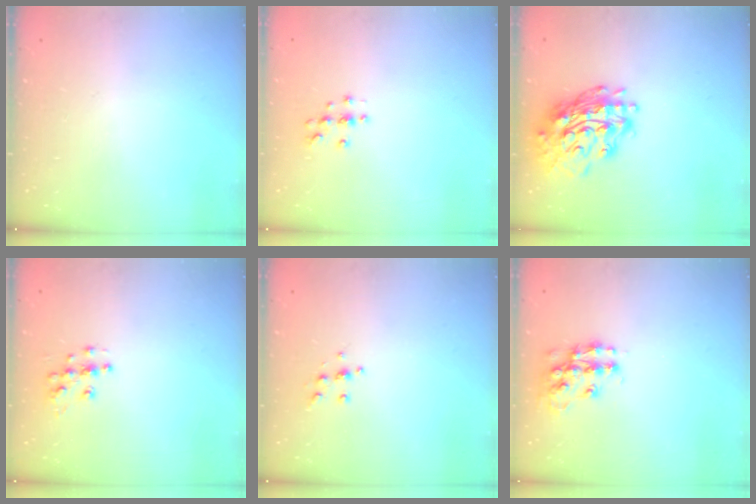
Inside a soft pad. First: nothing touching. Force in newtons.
{"total": 4.2, "press": 4.2, "slide": 0.5}
{"total": 20.0, "press": 19.9, "slide": 2.0}
{"total": 7.3, "press": 7.3, "slide": 0.2}
{"total": 5.4, "press": 5.3, "slide": 0.4}
{"total": 12.2, "press": 12.1, "slide": 0.6}